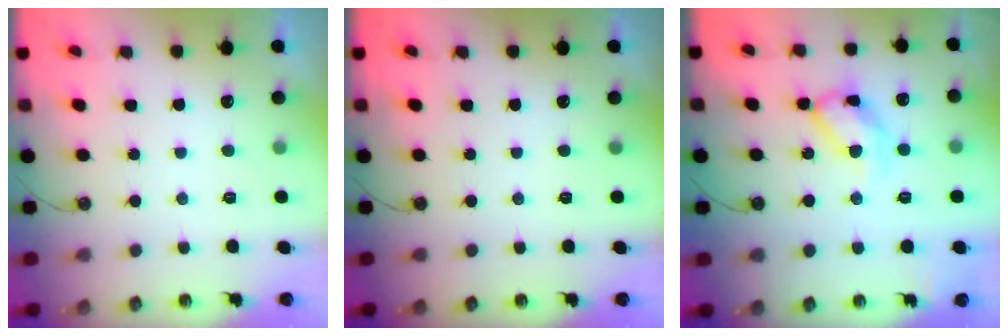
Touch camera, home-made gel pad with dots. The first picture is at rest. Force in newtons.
{"total": 0.0}
{"total": 13.2, "press": 13.1, "slide": 1.6}